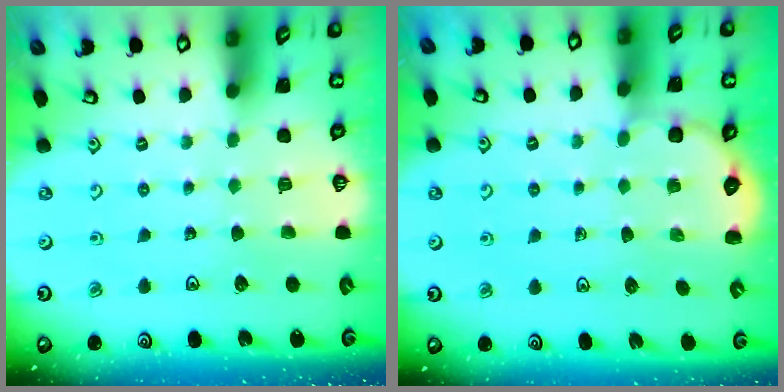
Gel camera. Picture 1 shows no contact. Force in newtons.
{"total": 2.7, "press": 2.7, "slide": 0.3}